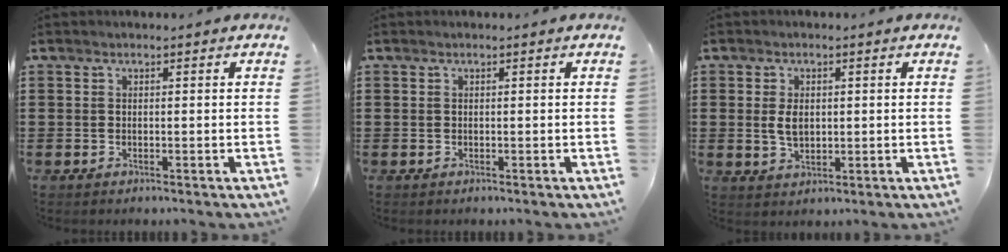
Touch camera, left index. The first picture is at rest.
{"total": 0.0}
{"total": 3.4, "force": [0.3, 2.1, 2.7], "torque": [-0.055, 0.001, -0.001]}